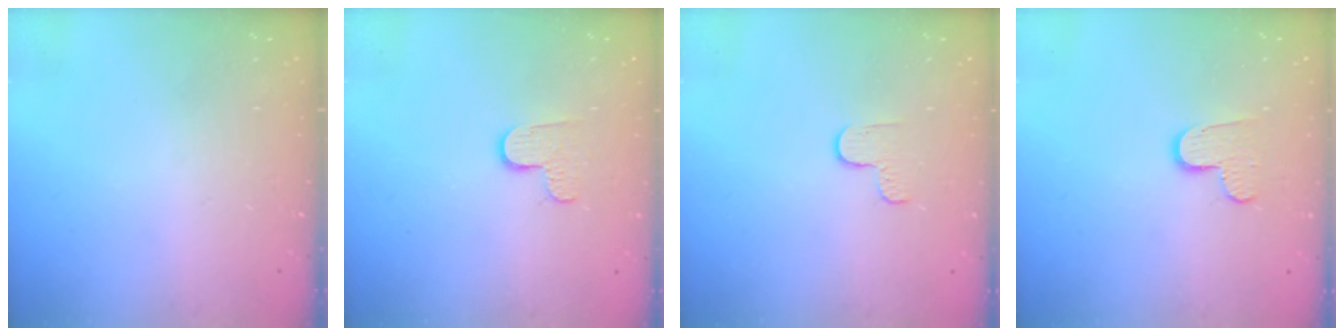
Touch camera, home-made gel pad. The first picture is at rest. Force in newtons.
{"total": 5.5, "press": 5.5, "slide": 0.4}
{"total": 3.3, "press": 3.3, "slide": 0.4}
{"total": 8.3, "press": 8.3, "slide": 0.6}